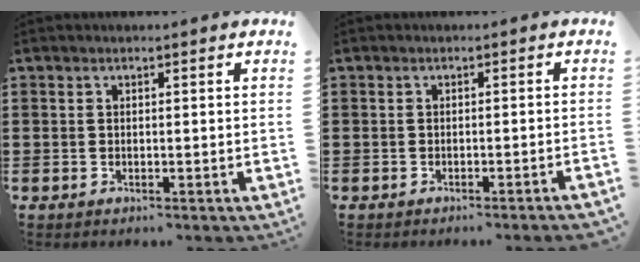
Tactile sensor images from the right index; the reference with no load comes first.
{"total": 1.2, "force": [-1.0, -0.2, 0.7], "torque": [-0.012, -0.001, -0.019]}